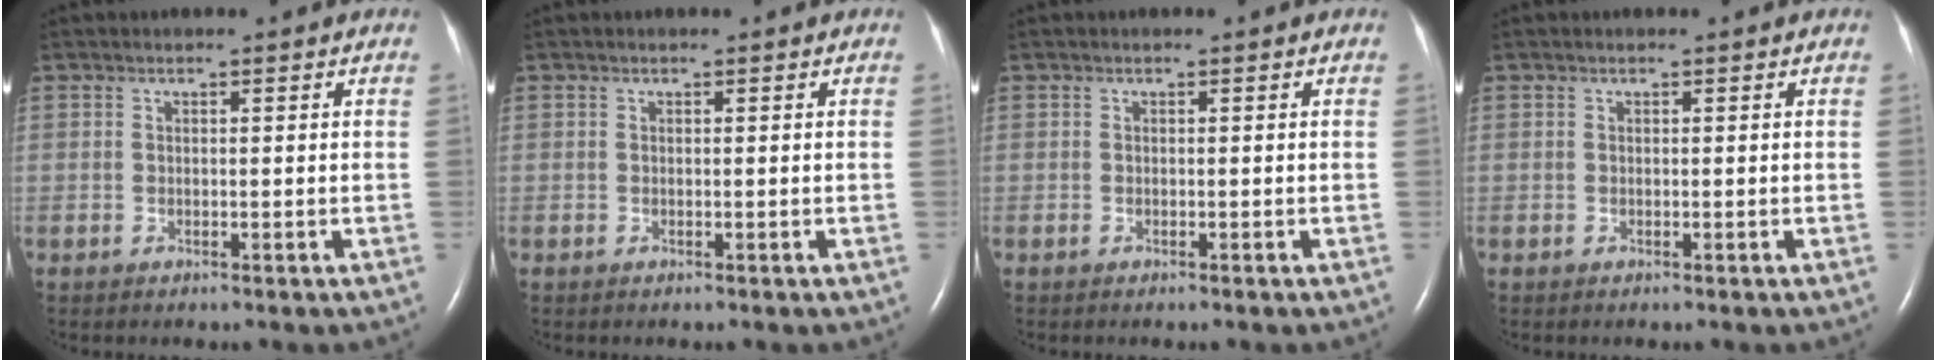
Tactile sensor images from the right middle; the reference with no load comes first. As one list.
[{"total": 0.0}, {"total": 0.0}, {"total": 0.0}]